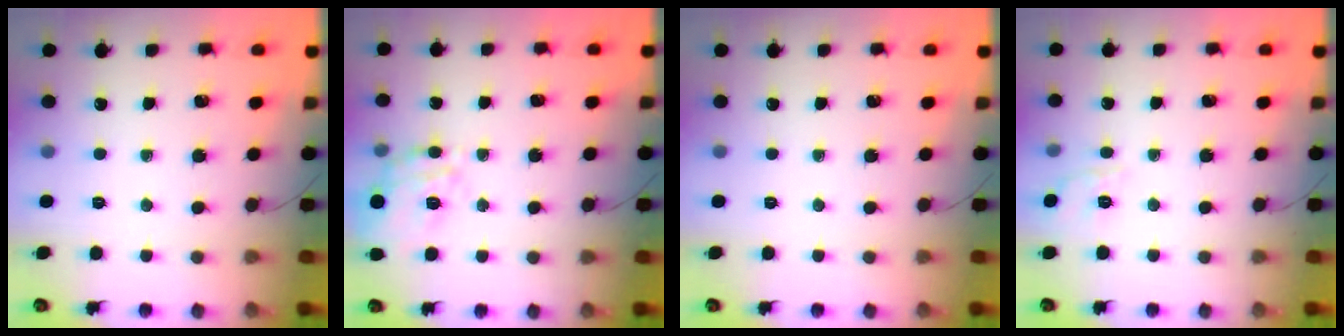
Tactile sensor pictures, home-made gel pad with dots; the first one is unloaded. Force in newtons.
{"total": 17.3, "press": 17.2, "slide": 1.9}
{"total": 0.0}
{"total": 6.2, "press": 6.0, "slide": 1.4}